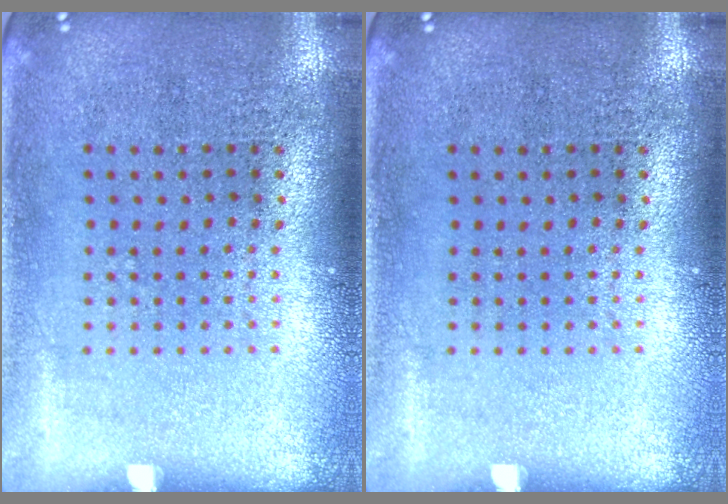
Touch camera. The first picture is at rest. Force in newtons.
{"total": 0.0}